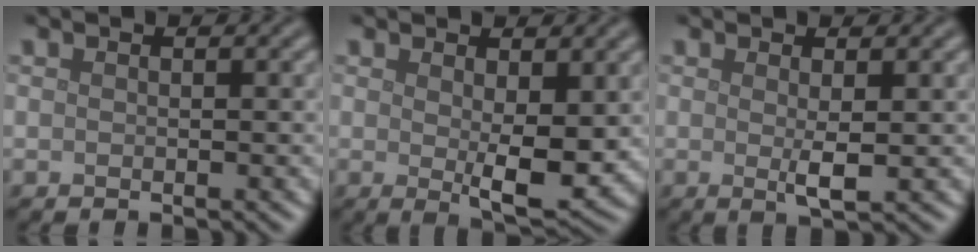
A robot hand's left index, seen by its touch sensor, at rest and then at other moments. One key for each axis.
{"total": 4.1, "fx": 0.5, "fy": 1.4, "fz": 3.8, "tx": -0.061, "ty": -0.013, "tz": 0.011}
{"total": 1.7, "fx": 0.2, "fy": 0.2, "fz": 1.7, "tx": -0.033, "ty": -0.007, "tz": 0.004}